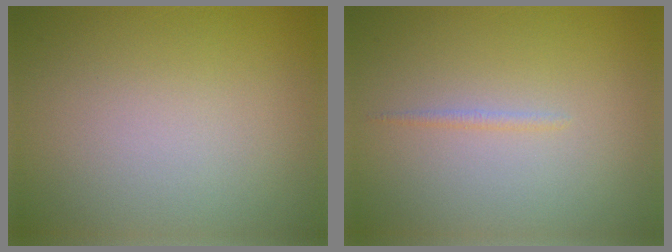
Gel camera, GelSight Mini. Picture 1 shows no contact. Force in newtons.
{"total": 0.6, "press": 0.6, "slide": 0.1}